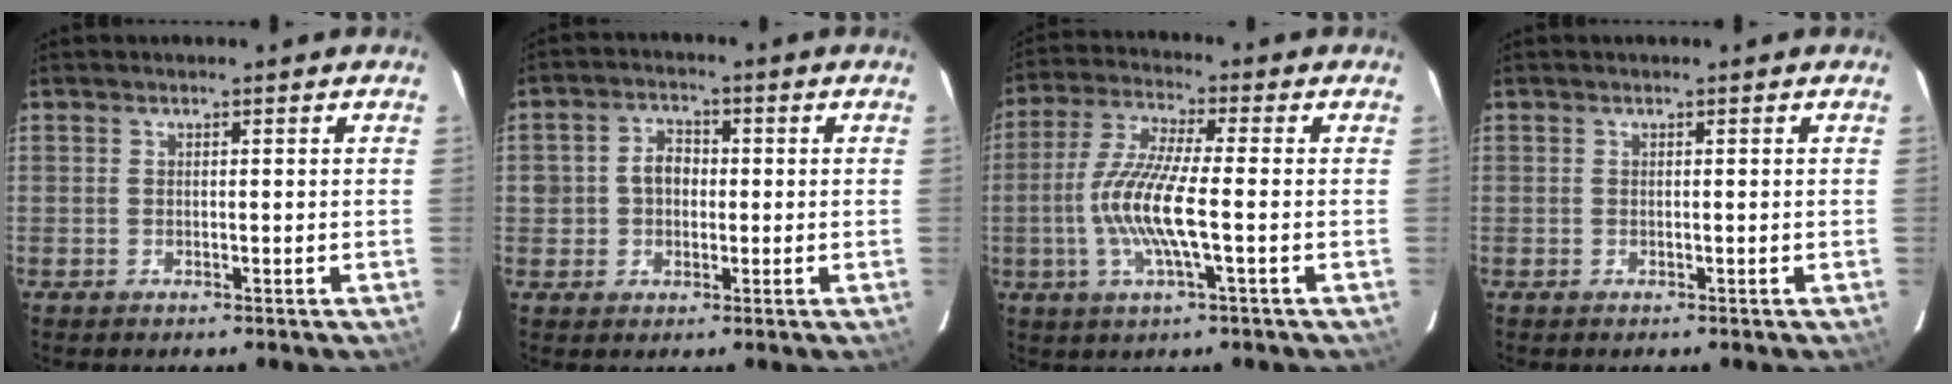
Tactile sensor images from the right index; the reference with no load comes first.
{"total": 5.0, "force": [-0.1, 4.3, 2.5], "torque": [-0.048, 0.016, 0.001]}
{"total": 11.4, "force": [-2.1, 1.3, 11.1], "torque": [-0.229, -0.002, -0.043]}
{"total": 0.0}